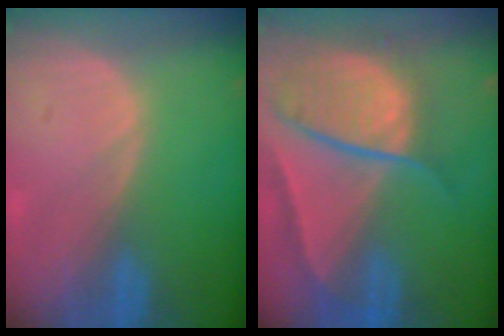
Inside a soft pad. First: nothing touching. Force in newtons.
{"total": 10.6, "press": 8.9, "slide": 5.7}